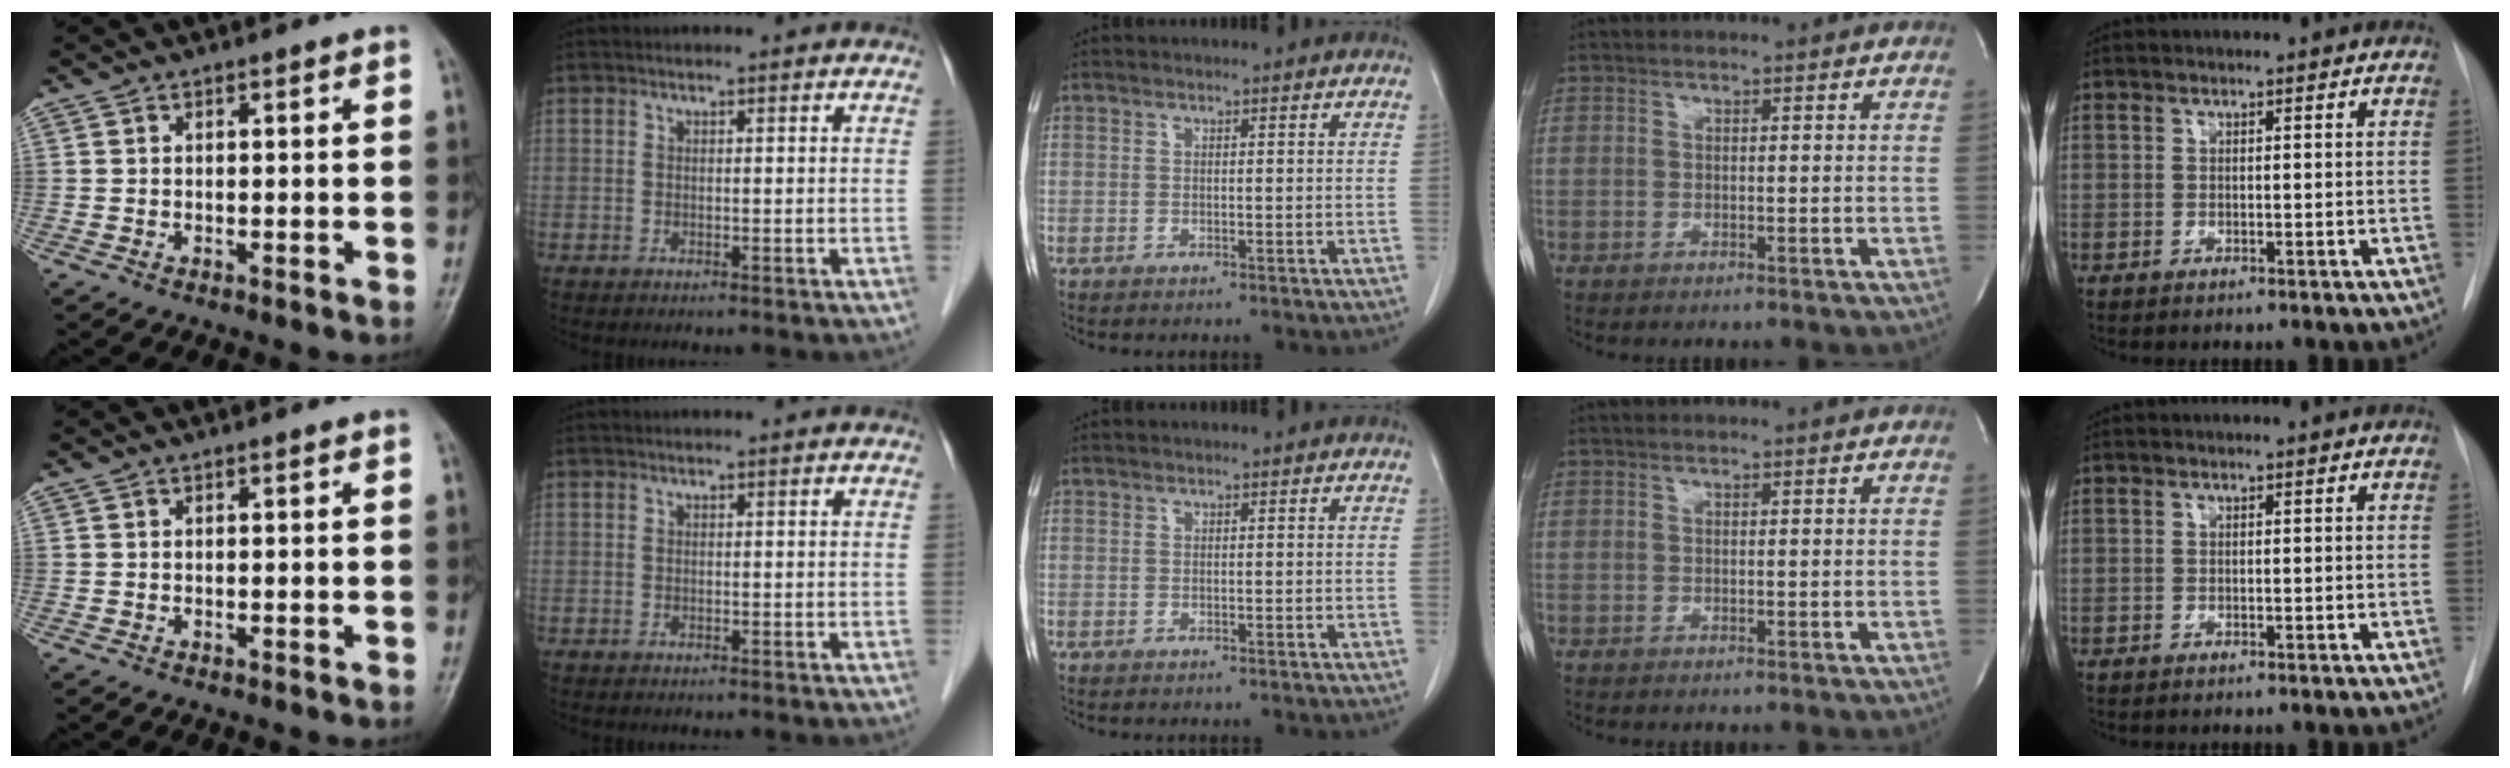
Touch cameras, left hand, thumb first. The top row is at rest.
{}